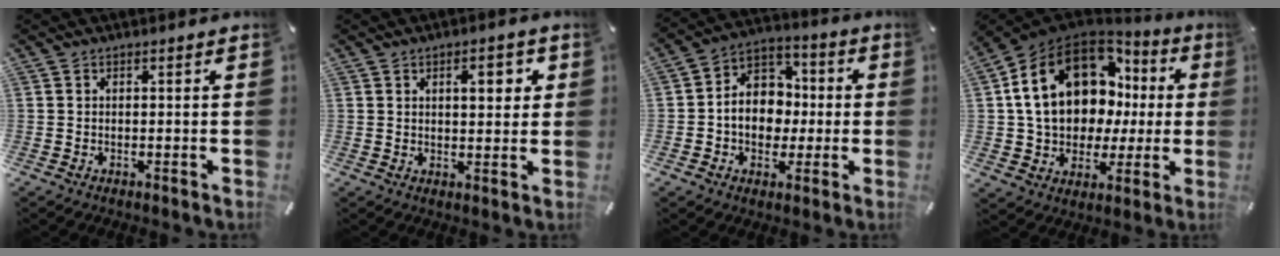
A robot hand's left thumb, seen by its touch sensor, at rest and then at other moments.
{"total": 5.5, "force": [2.0, 2.8, 4.2], "torque": [-0.051, -0.006, 0.022]}
{"total": 11.1, "force": [-1.3, 9.7, 5.2], "torque": [-0.094, 0.015, -0.021]}
{"total": 20.4, "force": [6.1, 14.6, 12.8], "torque": [-0.236, -0.026, 0.110]}